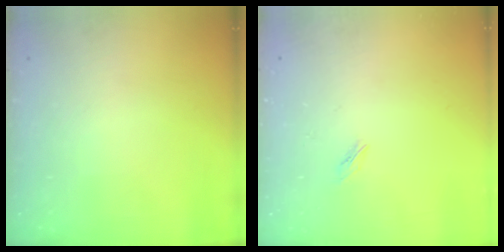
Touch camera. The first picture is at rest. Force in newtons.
{"total": 1.7, "press": 1.7, "slide": 0.2}